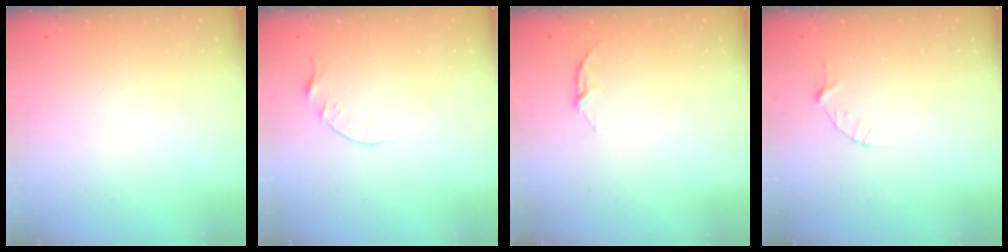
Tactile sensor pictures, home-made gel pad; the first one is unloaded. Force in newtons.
{"total": 4.1, "press": 4.0, "slide": 0.5}
{"total": 4.3, "press": 4.3, "slide": 0.4}
{"total": 4.1, "press": 4.1, "slide": 0.4}